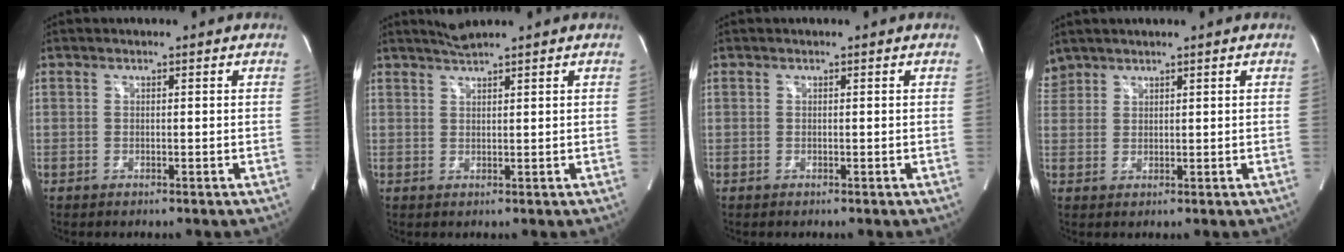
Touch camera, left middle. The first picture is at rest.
{"total": 2.3, "force": [2.1, -0.5, 0.7], "torque": [-0.016, 0.005, 0.045]}
{"total": 0.0}
{"total": 2.7, "force": [2.5, 1.1, -0.2], "torque": [0.001, 0.015, 0.052]}